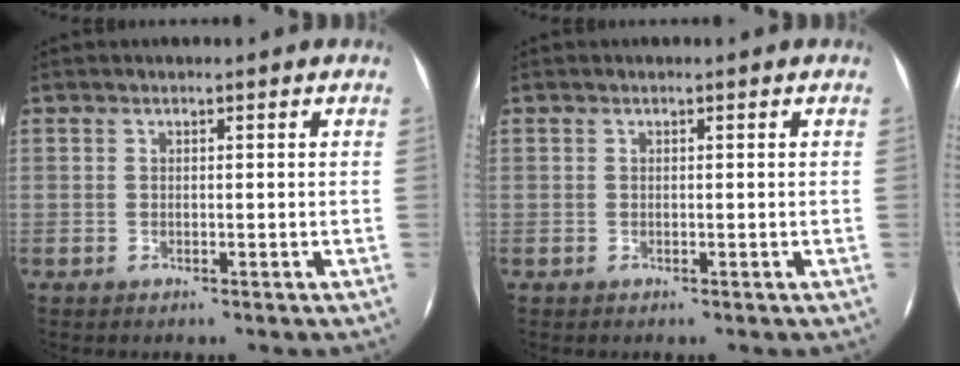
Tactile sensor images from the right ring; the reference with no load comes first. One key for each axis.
{"total": 0.0}